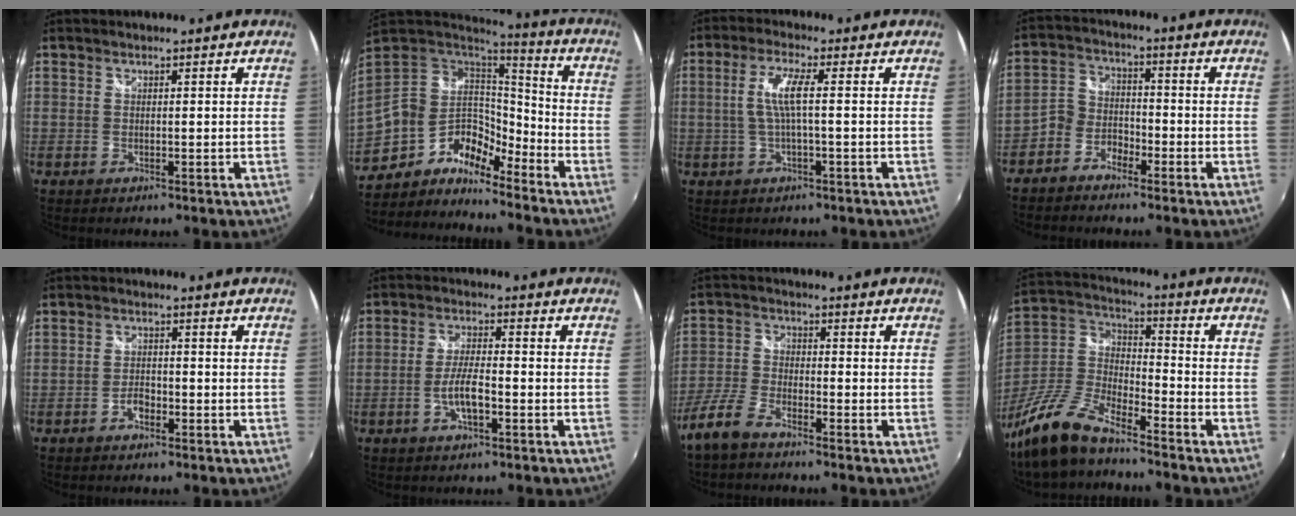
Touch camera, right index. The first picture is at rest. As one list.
[{"total": 14.3, "force": [-8.4, 9.1, 7.2], "torque": [-0.143, 0.005, -0.166]}, {"total": 5.2, "force": [-0.3, 0.3, 5.2], "torque": [-0.104, 0.002, -0.001]}, {"total": 5.2, "force": [-3.8, 3.3, 1.4], "torque": [-0.034, 0.018, -0.081]}, {"total": 2.2, "force": [-1.3, 1.3, 1.2], "torque": [-0.025, 0.007, -0.024]}, {"total": 5.0, "force": [-1.9, 1.2, 4.5], "torque": [-0.091, 0.005, -0.034]}, {"total": 6.4, "force": [-5.0, 1.9, 3.4], "torque": [-0.086, 0.002, -0.105]}, {"total": 15.7, "force": [-11.8, 4.9, 9.2], "torque": [-0.216, -0.010, -0.238]}]